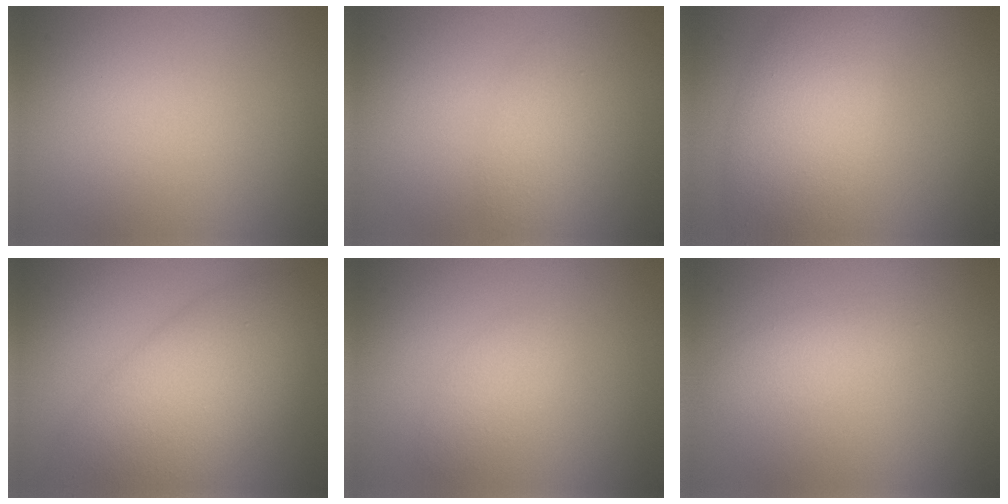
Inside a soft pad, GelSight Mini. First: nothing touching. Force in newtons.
{"total": 2.4, "press": 2.4, "slide": 0.1}
{"total": 6.1, "press": 6.1, "slide": 0.3}
{"total": 10.3, "press": 10.3, "slide": 0.4}
{"total": 1.8, "press": 1.8, "slide": 0.1}
{"total": 2.0, "press": 2.0, "slide": 0.1}